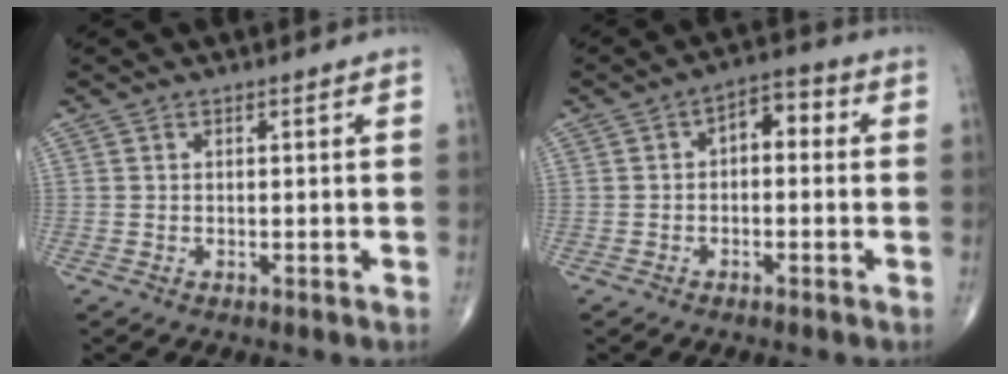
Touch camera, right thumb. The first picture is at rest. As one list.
[{"total": 5.1, "force": [0.1, 3.0, 4.1], "torque": [-0.040, 0.023, -0.012]}]